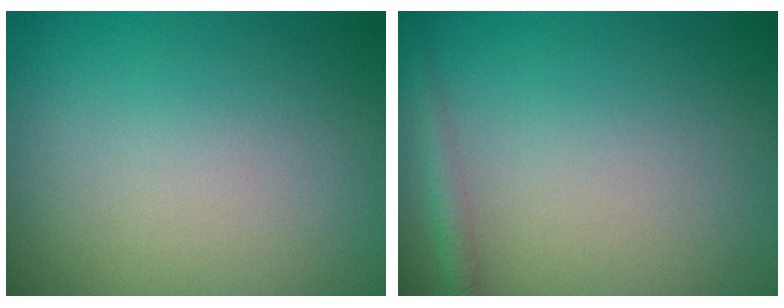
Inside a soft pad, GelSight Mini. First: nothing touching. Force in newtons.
{"total": 1.5, "press": 1.5, "slide": 0.1}